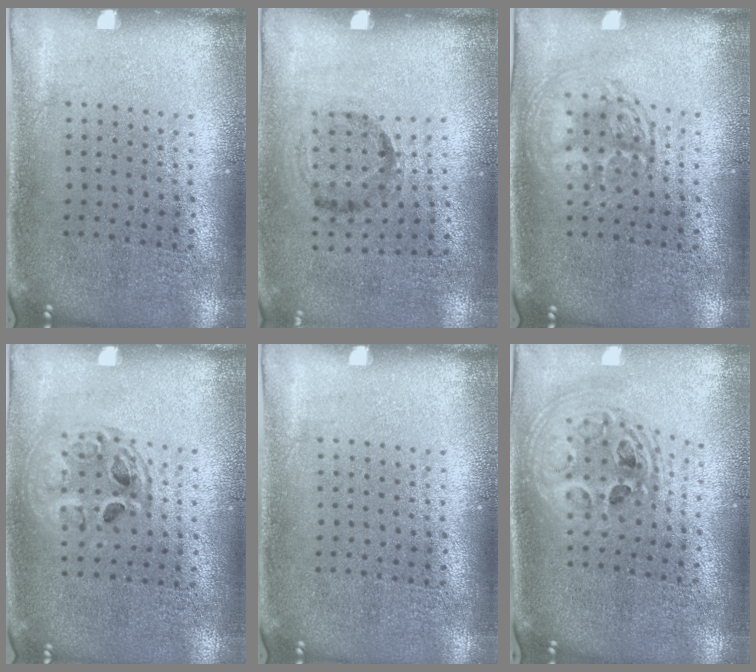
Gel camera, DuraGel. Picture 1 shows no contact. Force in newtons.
{"total": 1.2, "press": 0.8, "slide": 0.9}
{"total": 1.4, "press": 1.4, "slide": 0.1}
{"total": 1.5, "press": 1.3, "slide": 0.7}
{"total": 0.0}
{"total": 2.3, "press": 1.8, "slide": 1.4}